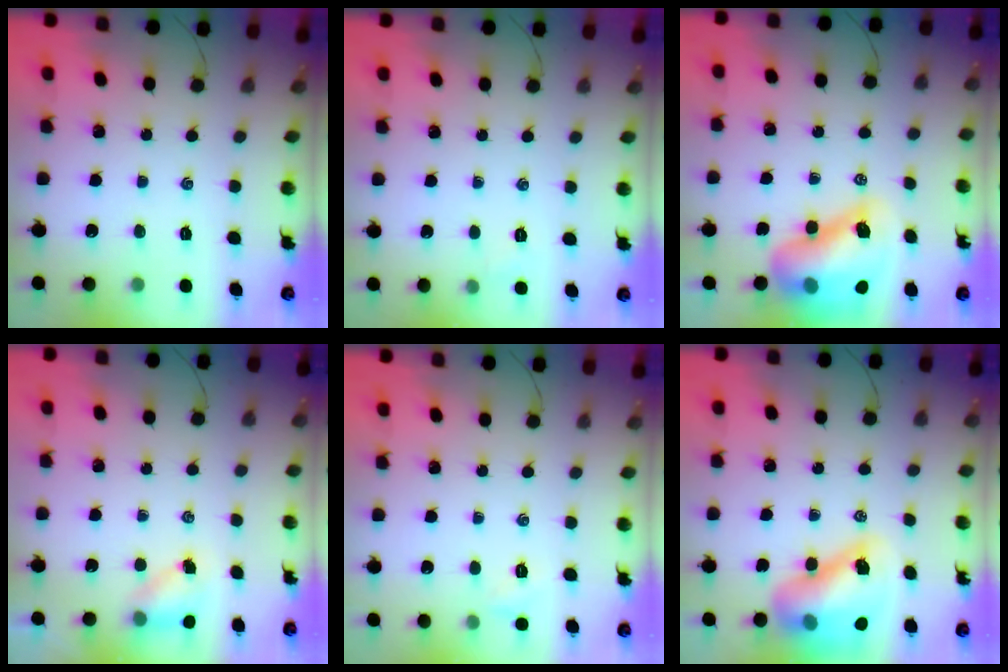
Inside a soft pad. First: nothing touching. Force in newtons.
{"total": 3.5, "press": 3.3, "slide": 1.1}
{"total": 16.1, "press": 15.4, "slide": 4.7}
{"total": 4.0, "press": 3.9, "slide": 0.6}
{"total": 3.1, "press": 3.0, "slide": 0.9}
{"total": 15.1, "press": 14.6, "slide": 4.0}